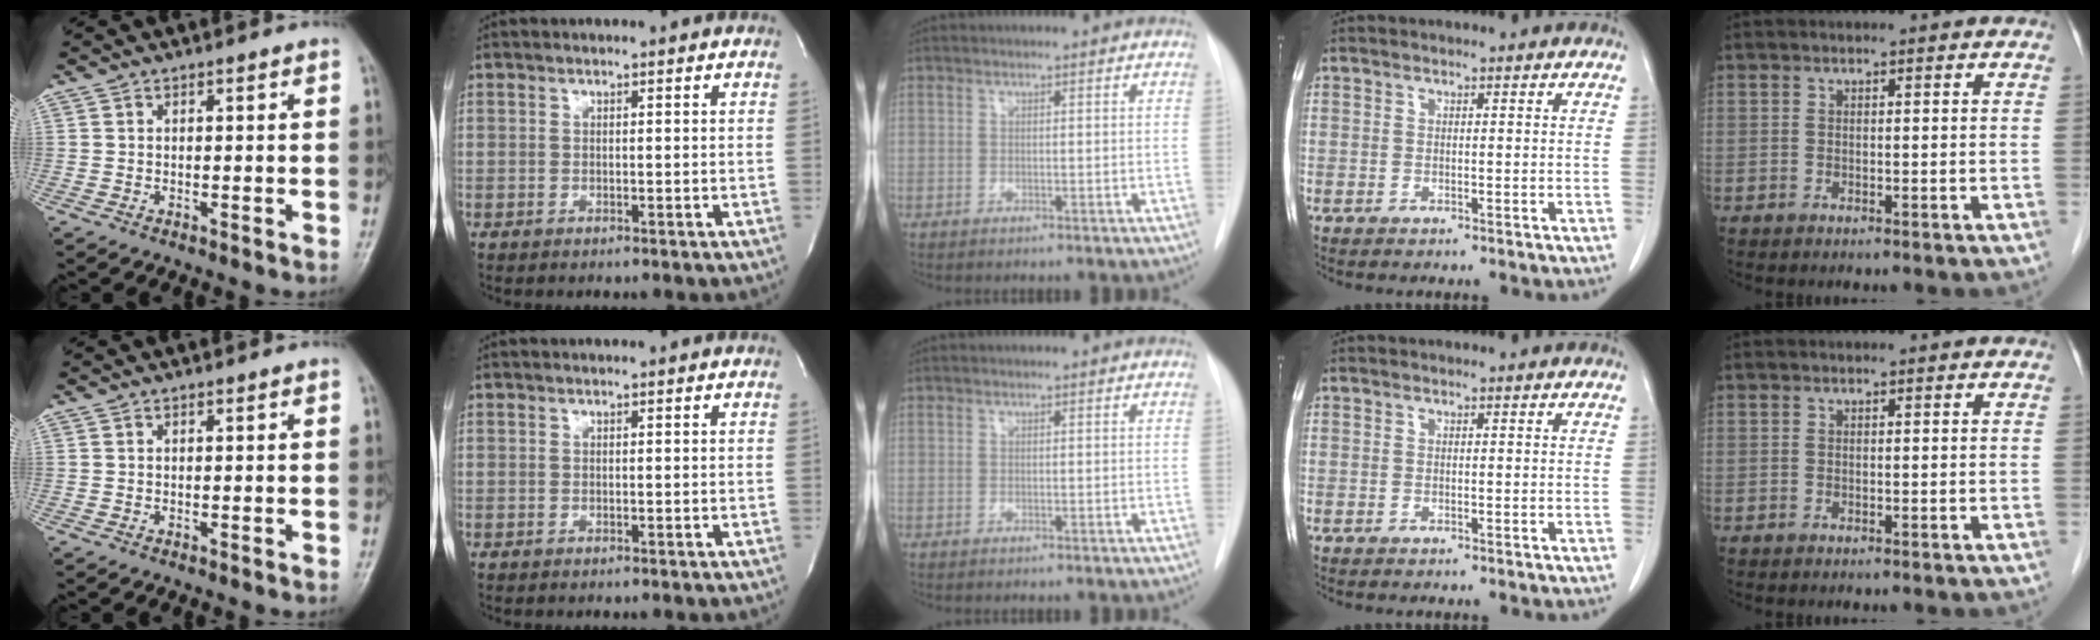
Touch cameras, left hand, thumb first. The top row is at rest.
{}